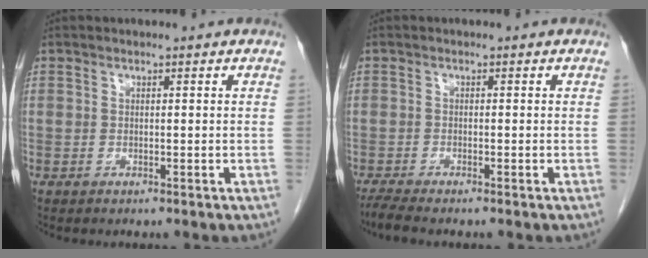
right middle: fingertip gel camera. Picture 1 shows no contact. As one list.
[{"total": 2.9, "force": [-2.5, -0.2, 1.5], "torque": [-0.033, -0.008, -0.046]}]